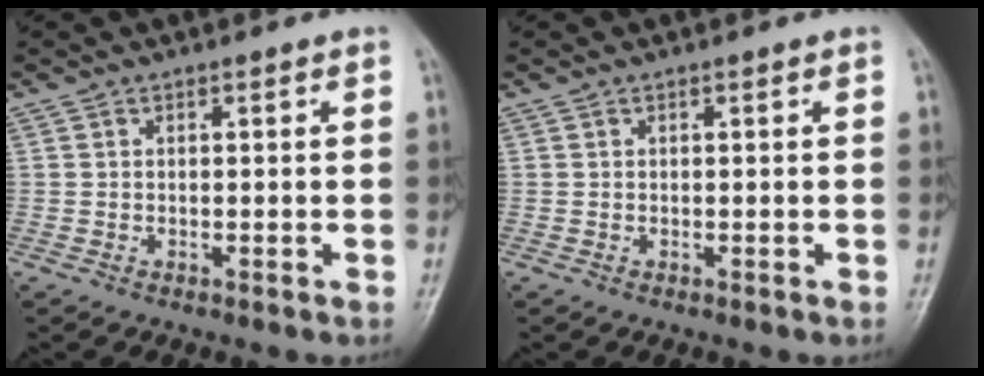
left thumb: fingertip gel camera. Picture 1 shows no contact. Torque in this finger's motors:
{"motor_torque": [0.02, 0.11, 0.15, 0.04, 0.00]}